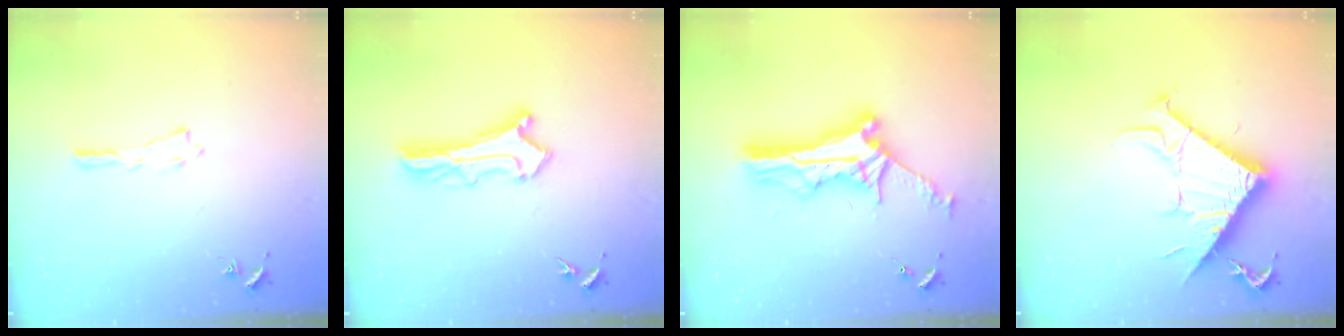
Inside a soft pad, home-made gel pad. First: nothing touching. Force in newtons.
{"total": 4.3, "press": 4.3, "slide": 0.4}
{"total": 12.0, "press": 12.0, "slide": 0.8}
{"total": 12.4, "press": 12.4, "slide": 0.2}